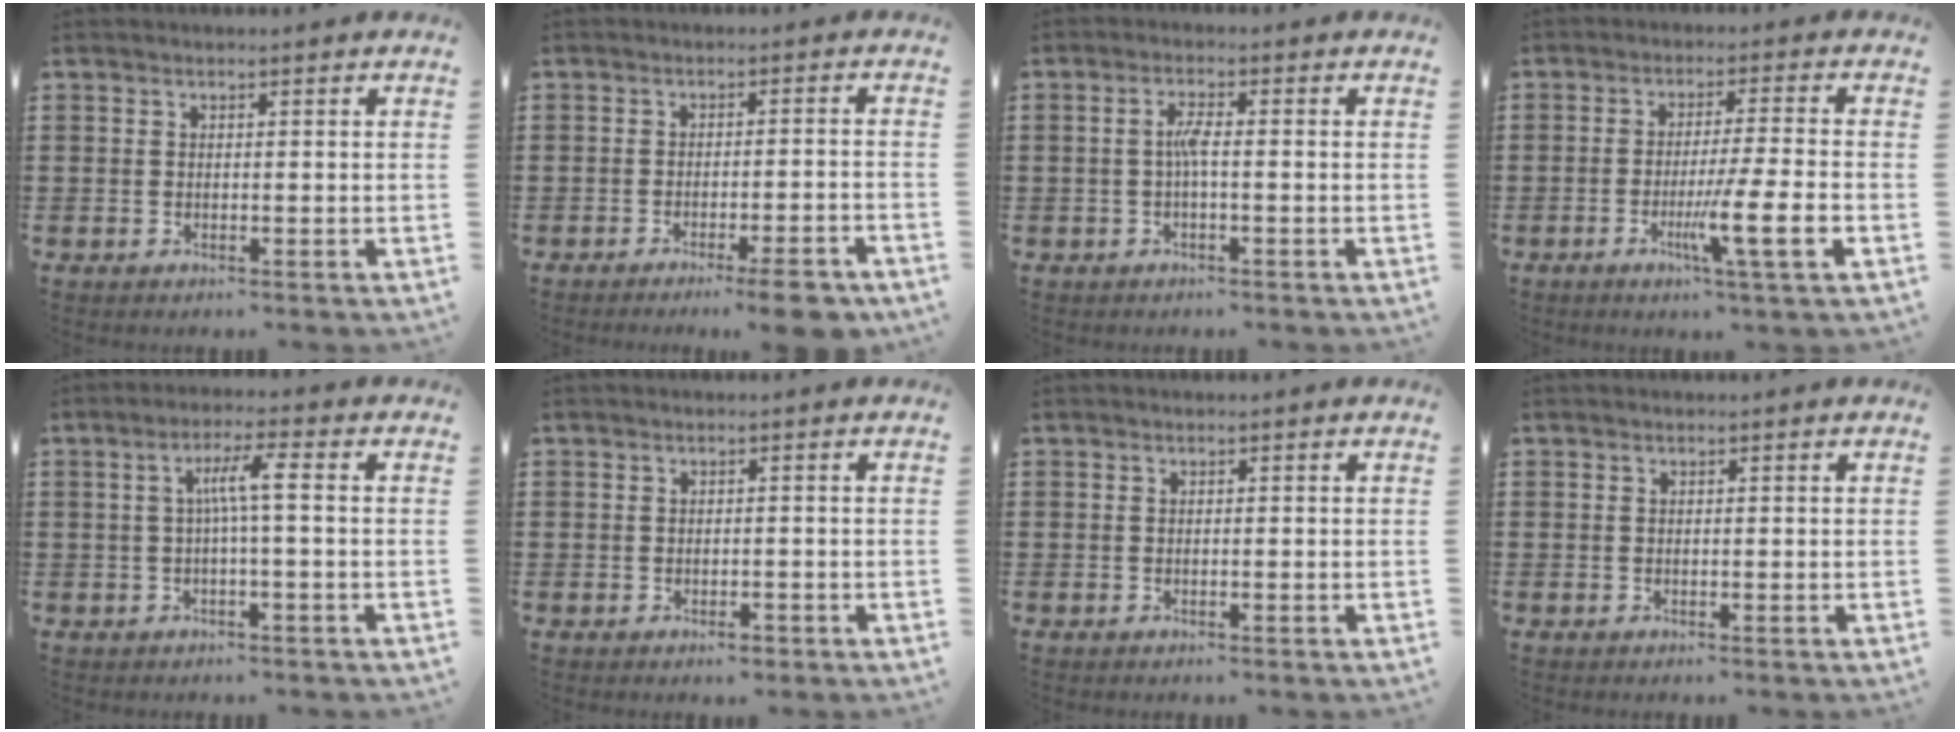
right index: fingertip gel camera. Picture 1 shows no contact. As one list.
[{"total": 5.2, "force": [-3.9, -0.1, 3.4], "torque": [-0.052, -0.010, -0.068]}, {"total": 2.7, "force": [-0.4, 0.4, 2.6], "torque": [-0.052, 0.002, -0.009]}, {"total": 8.7, "force": [-3.0, -0.2, 8.2], "torque": [-0.140, -0.016, -0.051]}, {"total": 4.9, "force": [0.0, 0.3, 4.9], "torque": [-0.093, 0.006, -0.006]}, {"total": 1.1, "force": [-0.9, 0.6, 0.4], "torque": [-0.012, -0.004, -0.017]}, {"total": 0.0}, {"total": 0.0}]